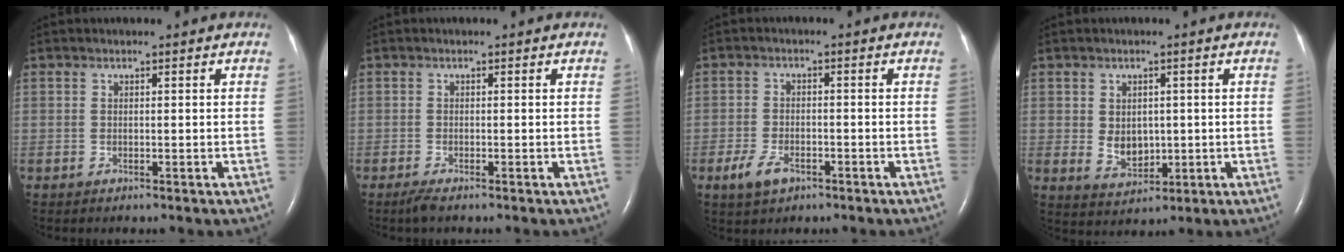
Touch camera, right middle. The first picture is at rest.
{"total": 1.4, "force": [-1.1, 0.0, 0.9], "torque": [-0.031, -0.007, -0.023]}
{"total": 4.3, "force": [-2.4, 2.2, 2.8], "torque": [-0.065, -0.003, -0.041]}
{"total": 4.5, "force": [0.1, 3.3, 3.0], "torque": [-0.056, 0.001, 0.017]}